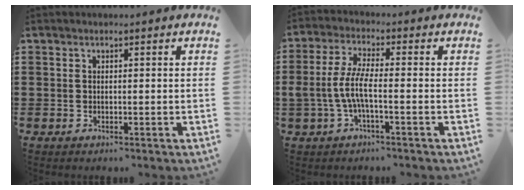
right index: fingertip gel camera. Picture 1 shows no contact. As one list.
[{"total": 5.6, "force": [-1.6, 1.2, 5.2], "torque": [-0.127, -0.012, -0.041]}]